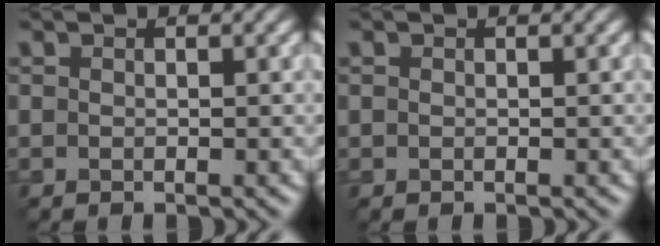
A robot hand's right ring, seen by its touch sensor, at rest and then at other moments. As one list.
[{"total": 0.0}]